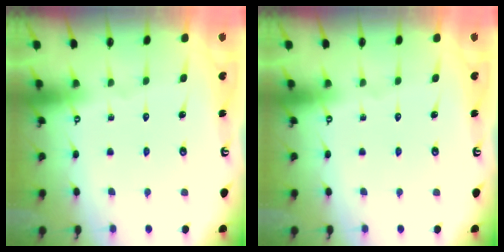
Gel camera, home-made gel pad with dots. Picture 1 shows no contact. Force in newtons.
{"total": 0.0}